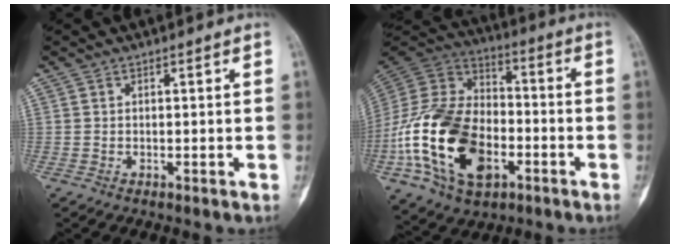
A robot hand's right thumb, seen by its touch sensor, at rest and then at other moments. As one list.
[{"total": 25.1, "force": [-7.6, 15.5, 18.2], "torque": [-0.350, 0.033, -0.129]}]